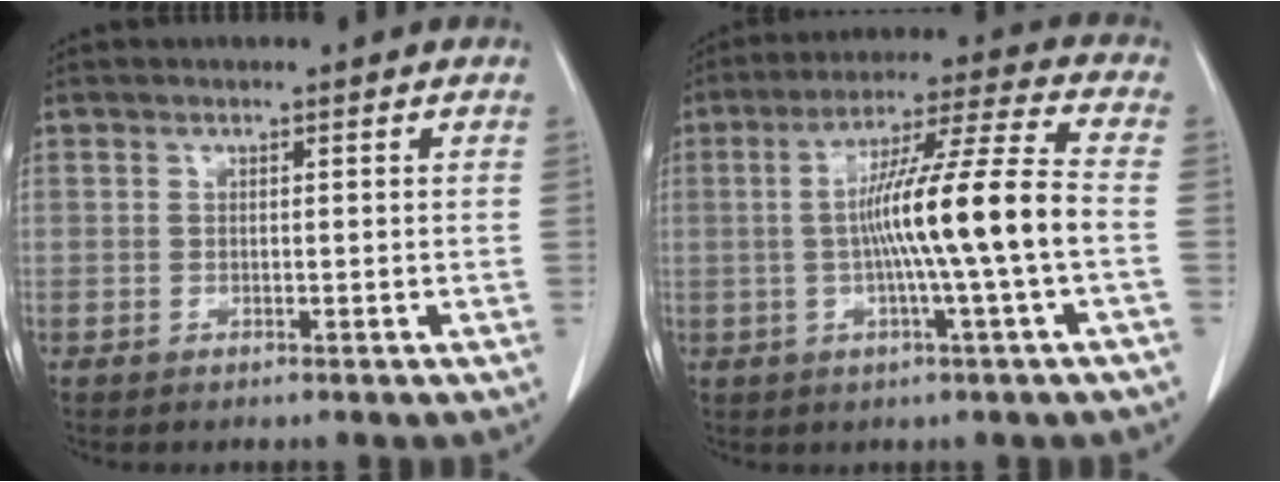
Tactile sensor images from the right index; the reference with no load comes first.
{"total": 13.4, "force": [-1.5, -1.4, 13.2], "torque": [-0.226, 0.009, -0.031]}